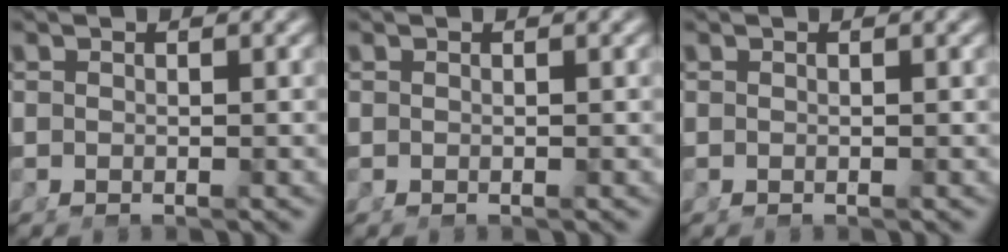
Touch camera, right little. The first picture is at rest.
{"total": 0.0}
{"total": 0.0}